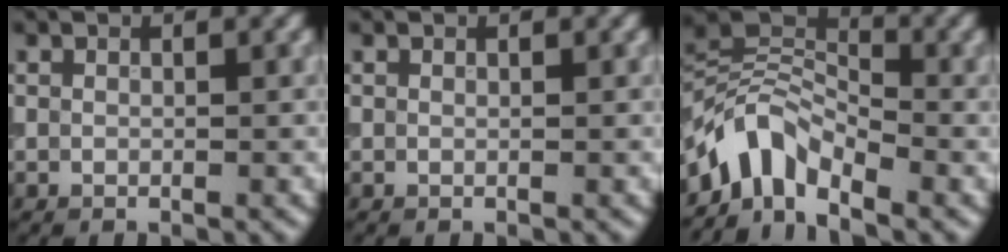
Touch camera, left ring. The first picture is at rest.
{"total": 0.0}
{"total": 5.3, "force": [-3.6, 2.7, 2.8], "torque": [-0.038, 0.005, -0.081]}